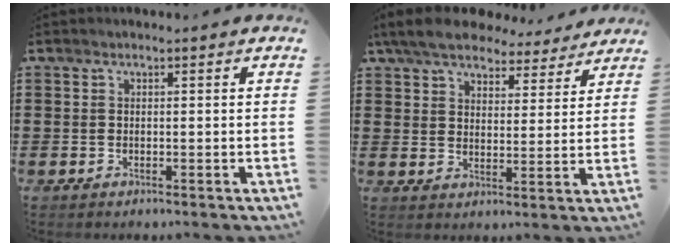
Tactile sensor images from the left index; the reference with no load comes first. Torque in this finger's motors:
{"motor_torque": [2.14, 0.00, 1.05, 0.21]}